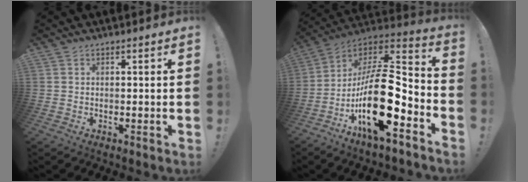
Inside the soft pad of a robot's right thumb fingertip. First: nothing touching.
{"total": 23.7, "force": [-7.2, 8.9, 20.8], "torque": [-0.372, 0.033, -0.119]}